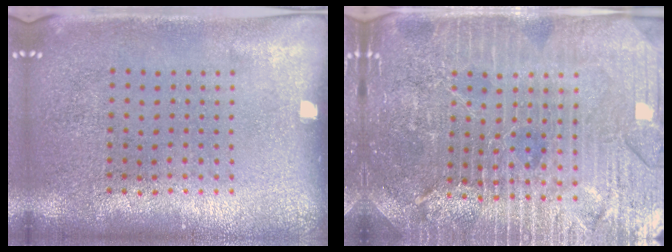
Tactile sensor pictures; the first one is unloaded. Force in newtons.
{"total": 5.0, "press": 4.6, "slide": 1.9}